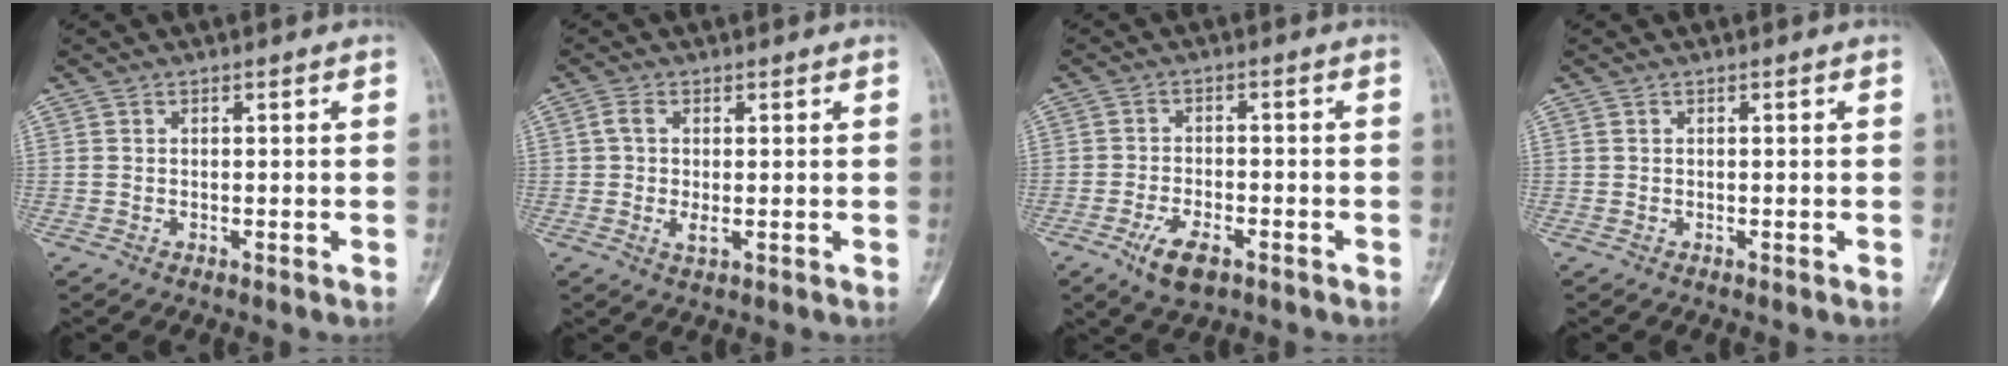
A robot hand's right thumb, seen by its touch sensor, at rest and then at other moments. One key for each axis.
{"total": 3.3, "fx": 0.1, "fy": 1.6, "fz": 2.9, "tx": -0.064, "ty": 0.000, "tz": 0.001}
{"total": 6.3, "fx": -3.4, "fy": 3.0, "fz": 4.4, "tx": -0.080, "ty": 0.010, "tz": -0.055}
{"total": 0.0}